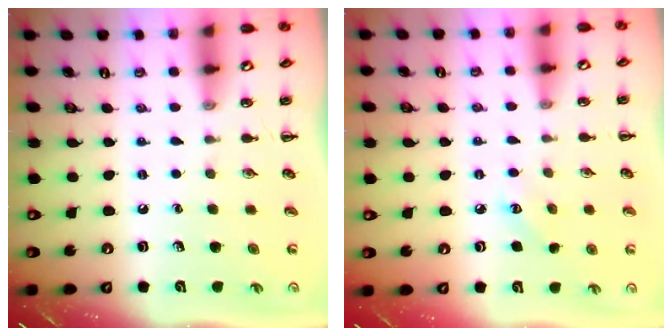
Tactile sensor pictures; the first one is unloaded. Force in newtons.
{"total": 3.4, "press": 3.3, "slide": 1.0}